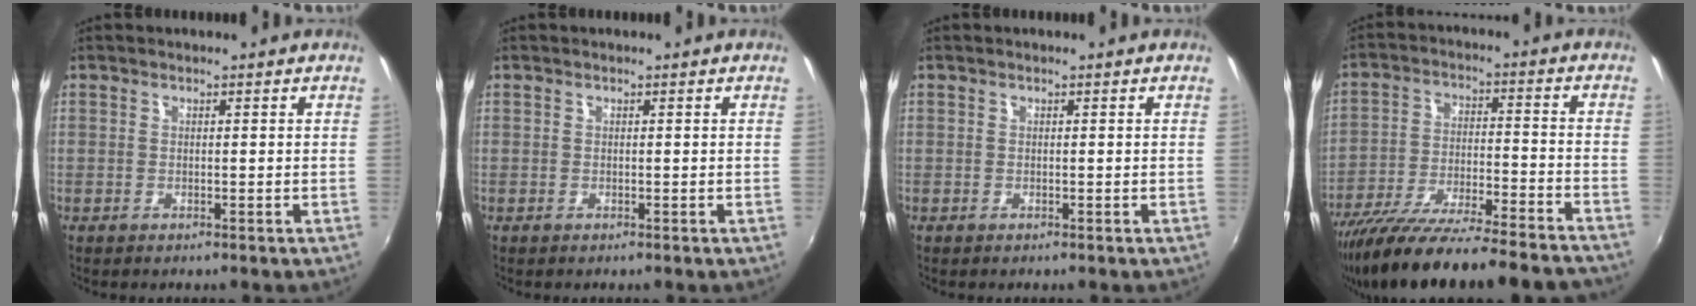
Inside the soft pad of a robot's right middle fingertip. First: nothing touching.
{"total": 0.0}
{"total": 0.0}
{"total": 25.8, "force": [-22.5, 3.1, 12.1], "torque": [-0.211, -0.059, -0.335]}